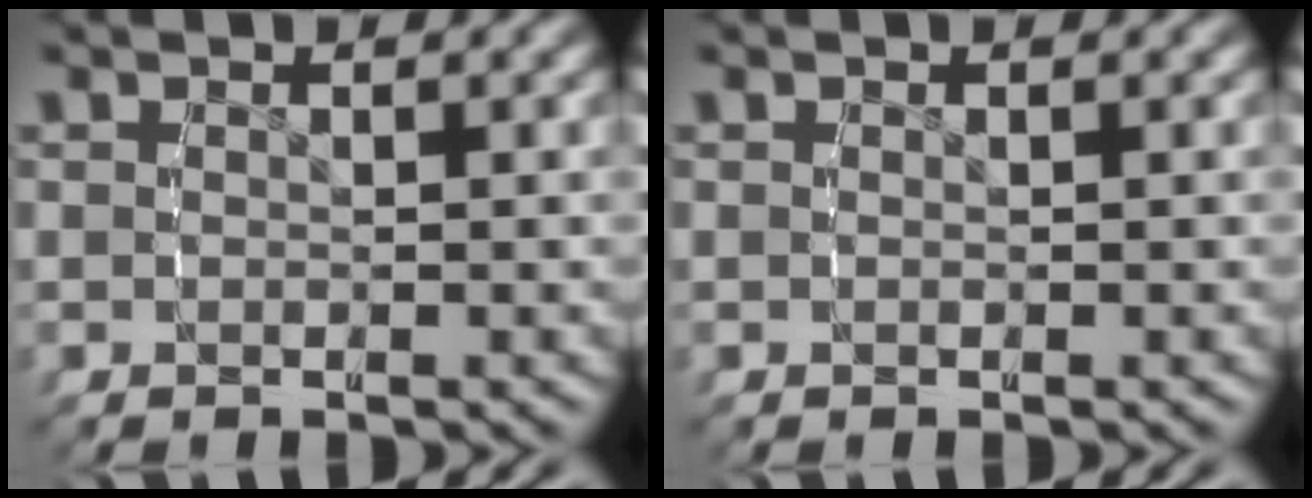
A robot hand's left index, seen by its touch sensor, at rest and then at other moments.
{"total": 0.0}